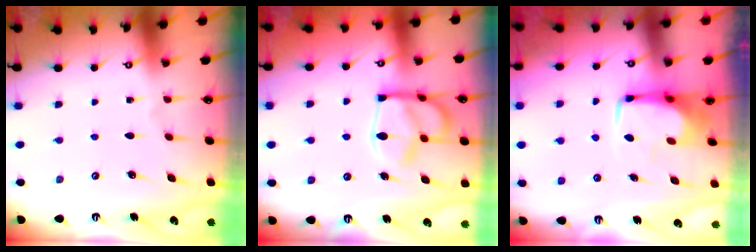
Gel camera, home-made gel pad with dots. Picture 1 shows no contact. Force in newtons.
{"total": 15.8, "press": 15.7, "slide": 1.6}
{"total": 0.0}